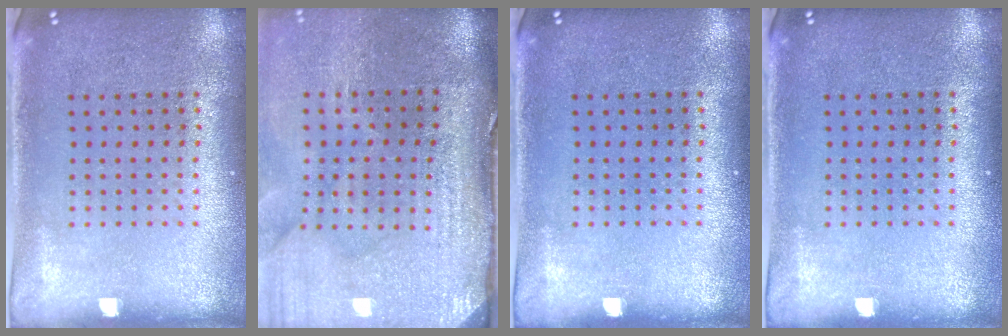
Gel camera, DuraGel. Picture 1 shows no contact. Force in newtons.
{"total": 4.6, "press": 3.8, "slide": 2.6}
{"total": 0.0}
{"total": 0.0}